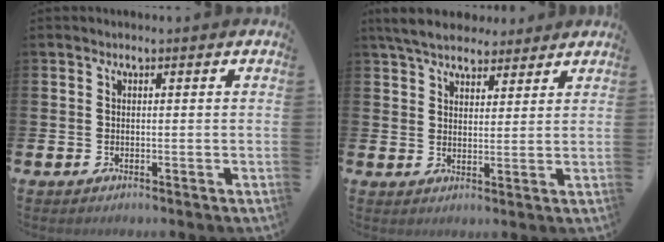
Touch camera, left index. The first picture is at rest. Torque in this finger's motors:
{"motor_torque": [1.10, -1.04, 0.15, -0.01]}